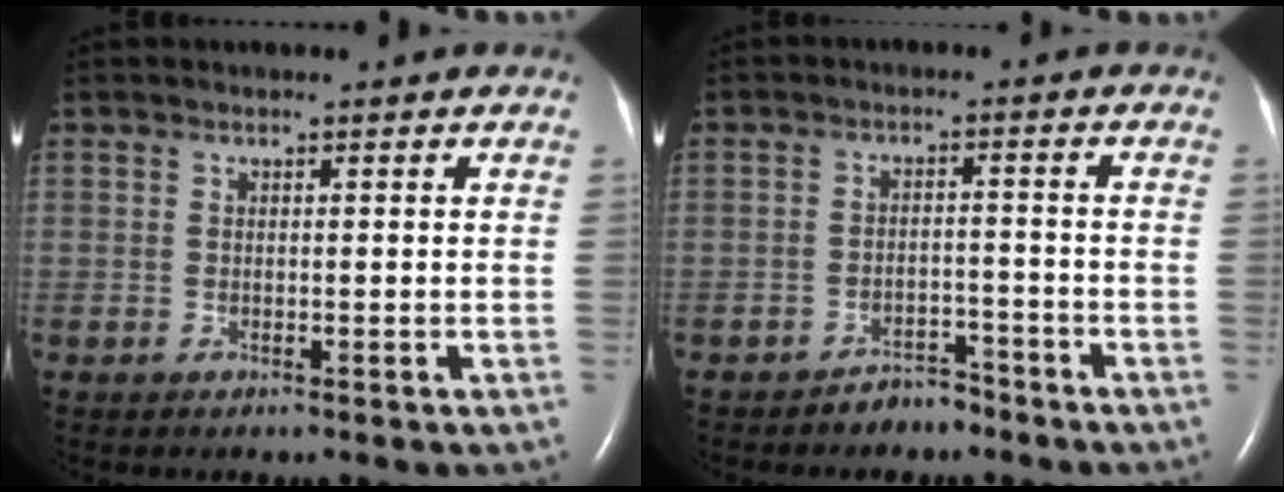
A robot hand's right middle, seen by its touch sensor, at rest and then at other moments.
{"total": 3.2, "force": [-2.8, 1.4, 0.5], "torque": [-0.012, 0.005, -0.043]}